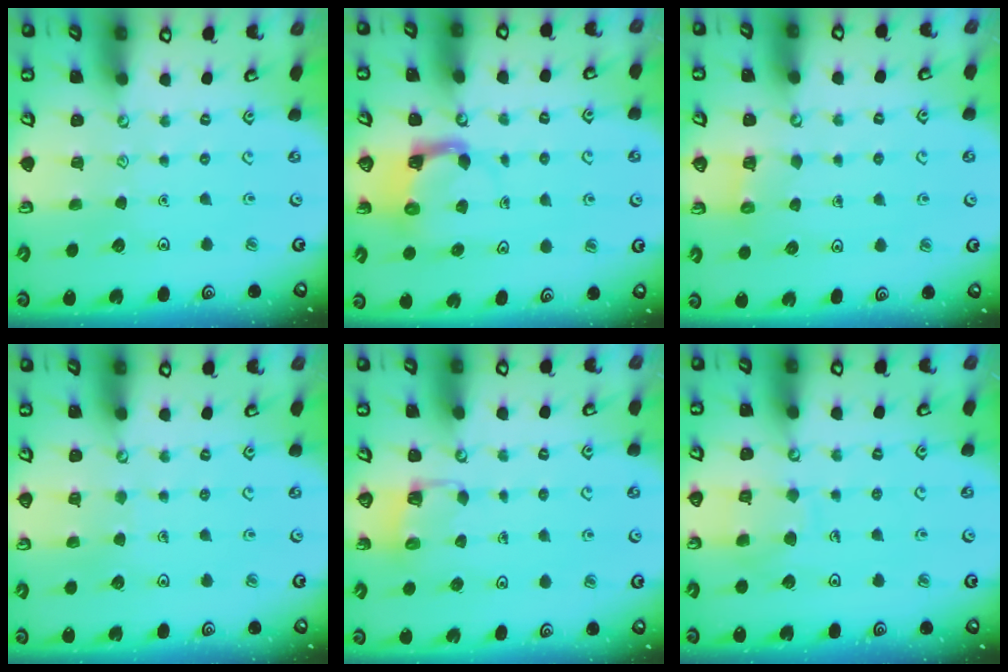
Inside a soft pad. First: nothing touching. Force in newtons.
{"total": 3.9, "press": 3.9, "slide": 0.6}
{"total": 3.8, "press": 3.8, "slide": 0.1}
{"total": 3.8, "press": 3.7, "slide": 0.3}
{"total": 3.1, "press": 3.1, "slide": 0.3}
{"total": 8.2, "press": 8.1, "slide": 0.8}